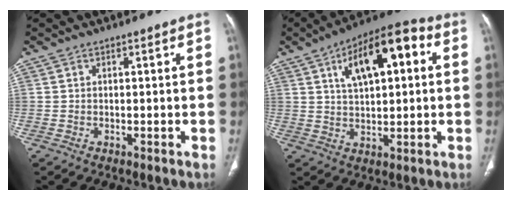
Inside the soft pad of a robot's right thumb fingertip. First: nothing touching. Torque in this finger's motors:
{"motor_torque": [0.02, 0.40, 0.28, 0.27, 0.25]}